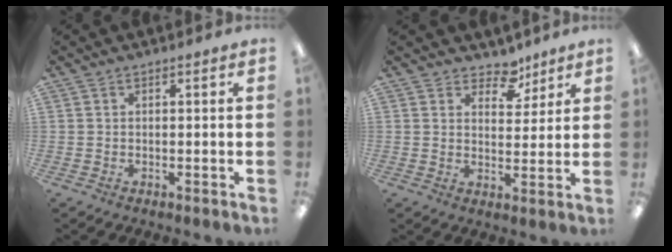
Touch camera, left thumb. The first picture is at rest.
{"total": 6.6, "force": [5.0, 3.8, 2.1], "torque": [-0.020, -0.028, 0.085]}